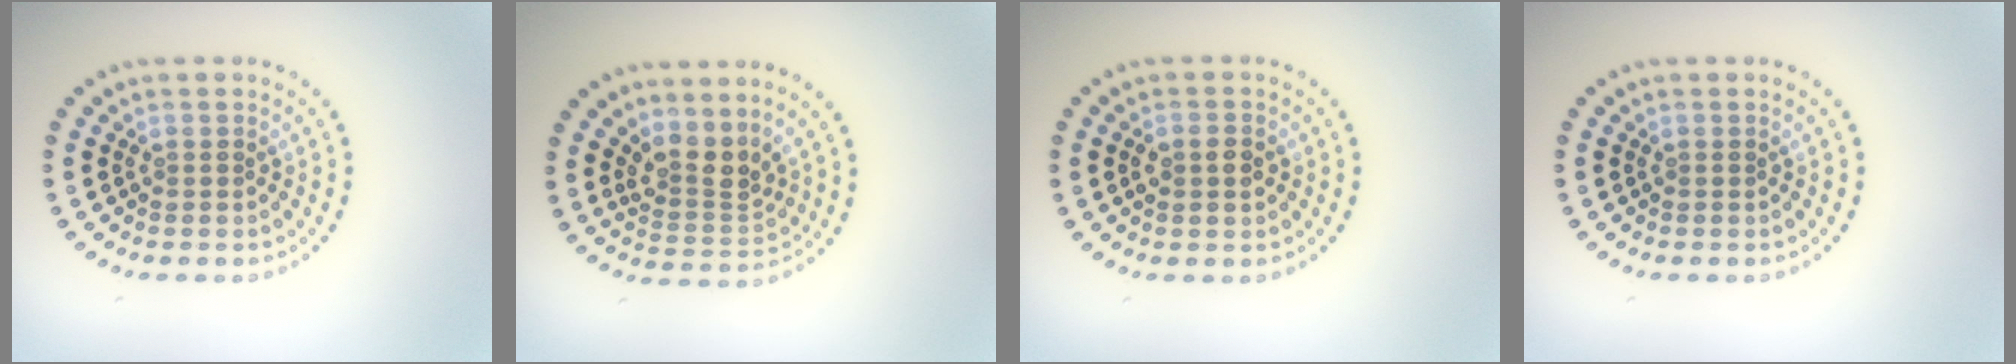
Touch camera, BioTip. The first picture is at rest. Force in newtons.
{"total": 3.0, "press": 2.2, "slide": 2.1}
{"total": 1.8, "press": 1.8, "slide": 0.1}
{"total": 0.0}